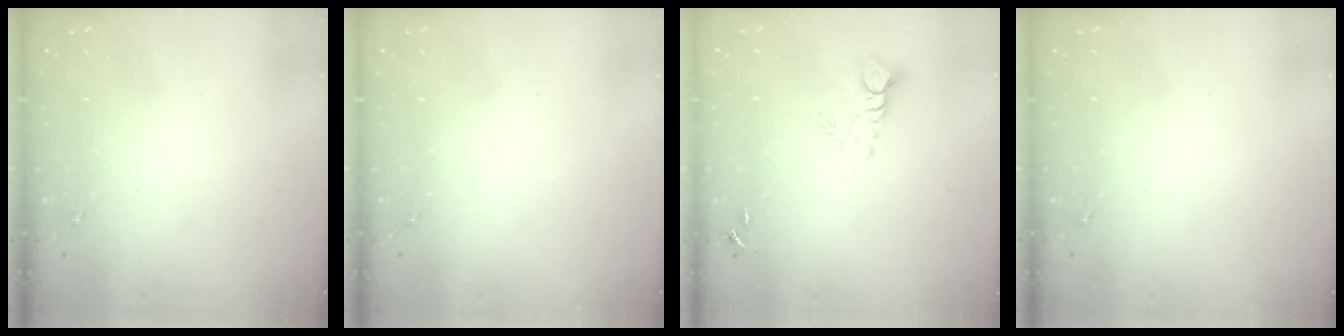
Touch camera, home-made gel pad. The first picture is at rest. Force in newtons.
{"total": 0.0}
{"total": 7.2, "press": 7.1, "slide": 0.7}
{"total": 0.0}